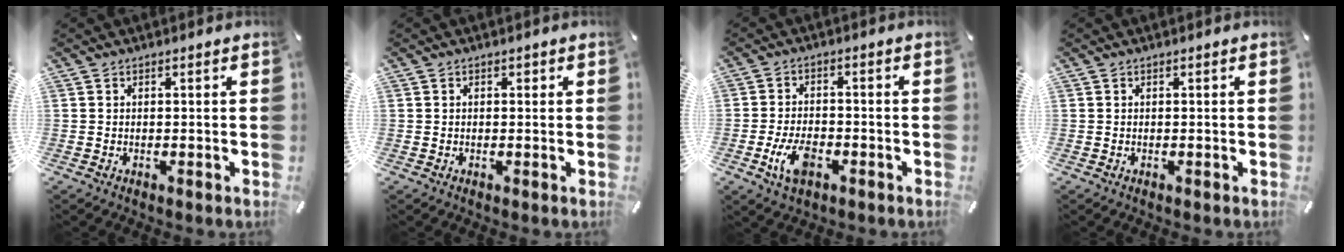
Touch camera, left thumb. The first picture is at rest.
{"total": 0.8, "force": [0.1, 0.7, 0.3], "torque": [-0.006, 0.005, 0.001]}
{"total": 7.4, "force": [-3.1, 4.2, 5.3], "torque": [-0.122, 0.007, -0.059]}
{"total": 0.0}